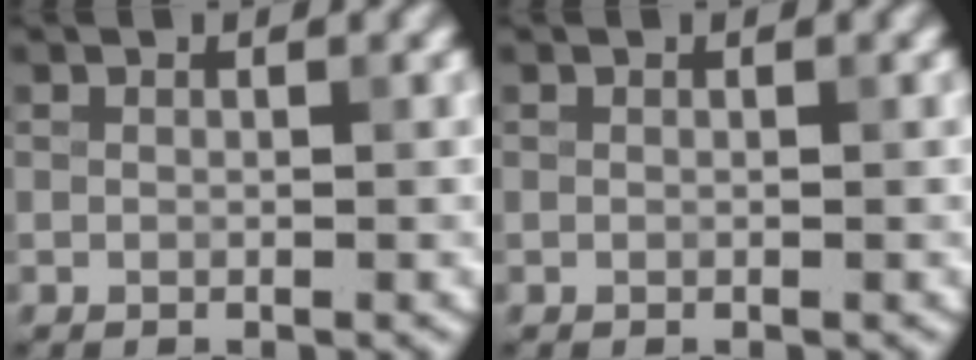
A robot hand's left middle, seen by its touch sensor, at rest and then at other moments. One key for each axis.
{"total": 0.0}